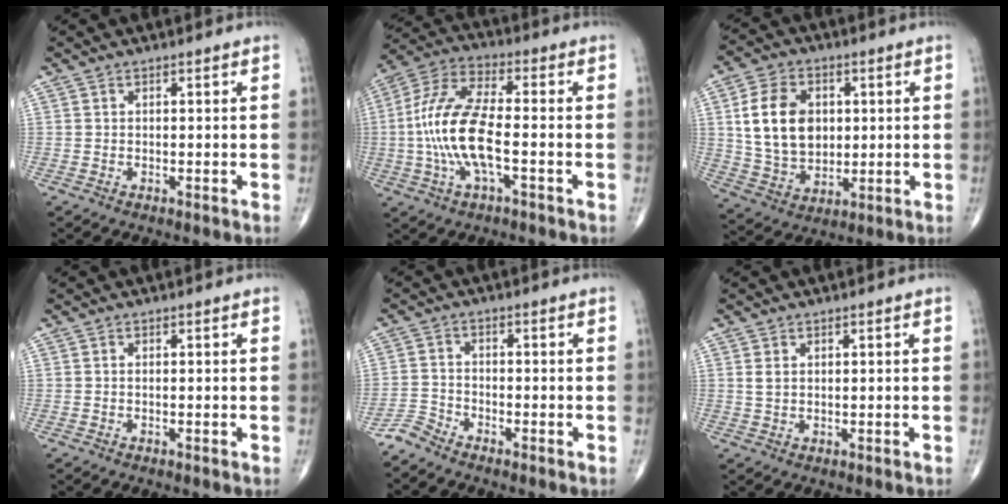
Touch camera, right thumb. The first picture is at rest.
{"total": 14.6, "force": [-2.3, 5.2, 13.5], "torque": [-0.294, 0.030, -0.047]}
{"total": 13.8, "force": [2.5, 9.9, 9.3], "torque": [-0.141, -0.007, 0.052]}
{"total": 0.0}
{"total": 2.9, "force": [-2.8, 0.4, 0.2], "torque": [-0.008, -0.006, -0.066]}
{"total": 1.6, "force": [0.7, 1.1, 1.0], "torque": [-0.019, 0.003, 0.020]}